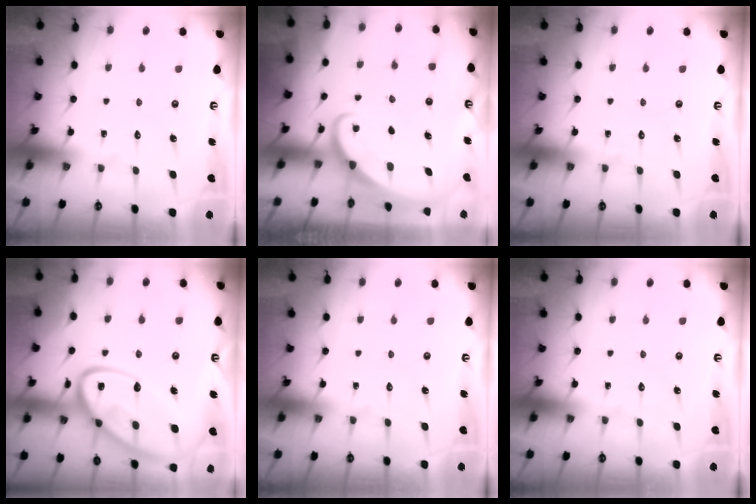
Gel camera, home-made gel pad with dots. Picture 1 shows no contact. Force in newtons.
{"total": 2.1, "press": 2.1, "slide": 0.2}
{"total": 0.0}
{"total": 19.1, "press": 19.1, "slide": 1.7}
{"total": 0.0}
{"total": 0.0}